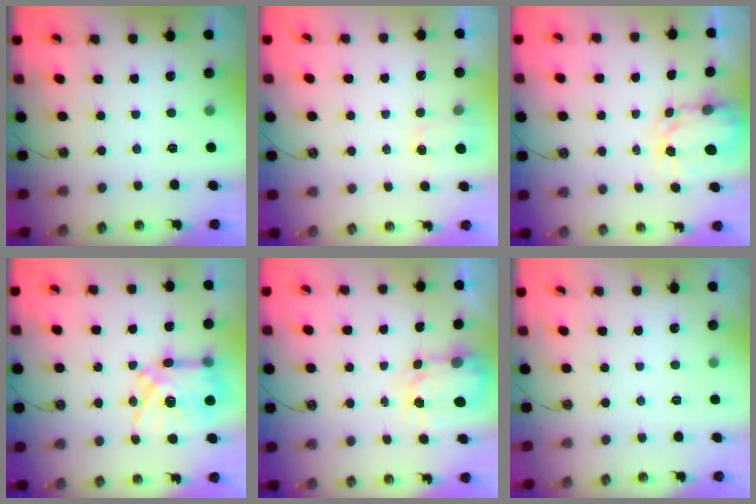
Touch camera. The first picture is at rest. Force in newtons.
{"total": 1.1, "press": 1.1, "slide": 0.3}
{"total": 3.3, "press": 3.3, "slide": 0.4}
{"total": 12.2, "press": 12.2, "slide": 1.2}
{"total": 4.0, "press": 4.0, "slide": 0.5}
{"total": 0.0}